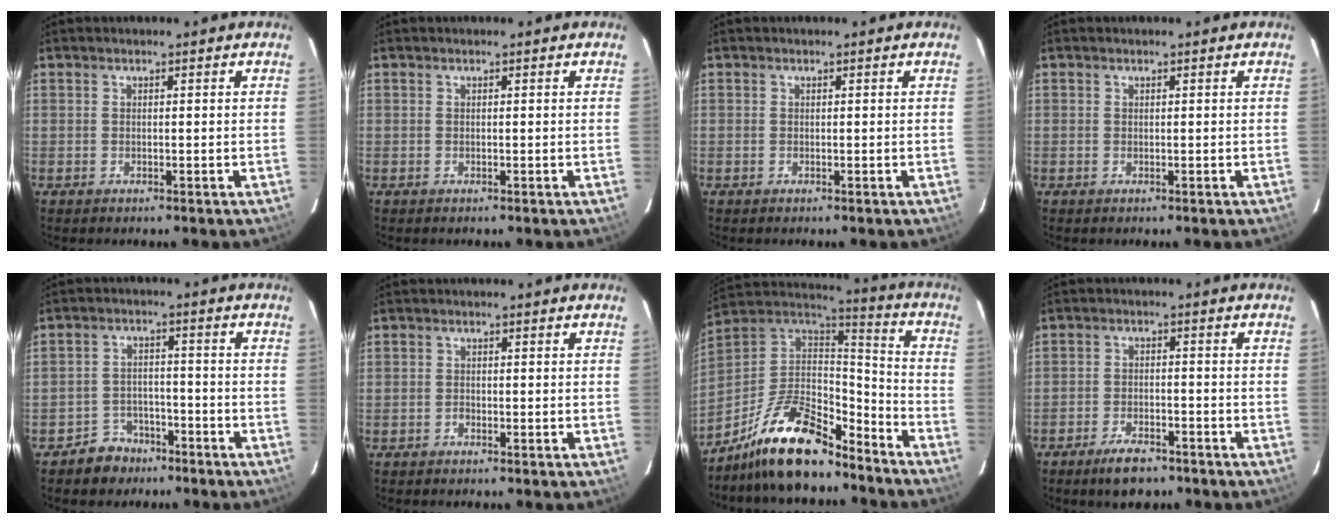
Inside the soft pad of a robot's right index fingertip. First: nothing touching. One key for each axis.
{"total": 0.0}
{"total": 0.0}
{"total": 0.0}
{"total": 6.0, "fx": -4.4, "fy": 4.1, "fz": 0.6, "tx": -0.024, "ty": 0.024, "tz": -0.065}
{"total": 0.8, "fx": -0.6, "fy": 0.5, "fz": 0.1, "tx": -0.001, "ty": 0.004, "tz": -0.013}
{"total": 19.5, "fx": -14.2, "fy": 6.9, "fz": 11.4, "tx": -0.235, "ty": 0.006, "tz": -0.250}
{"total": 6.8, "fx": -5.1, "fy": 2.8, "fz": 3.5, "tx": -0.083, "ty": 0.000, "tz": -0.084}